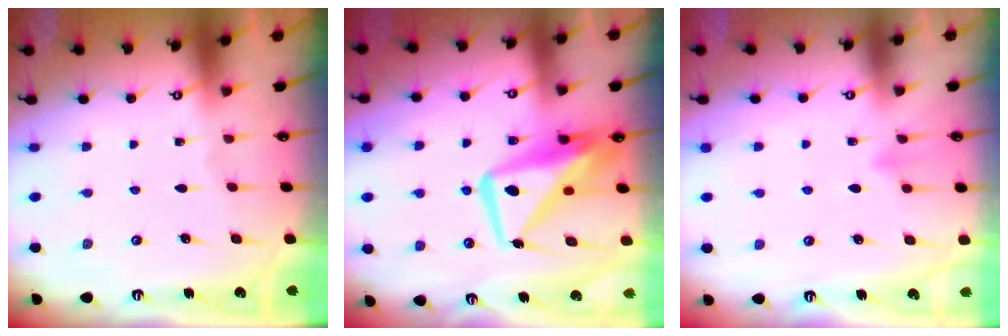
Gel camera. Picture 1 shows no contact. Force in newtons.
{"total": 12.5, "press": 12.4, "slide": 1.4}
{"total": 5.7, "press": 5.5, "slide": 1.4}